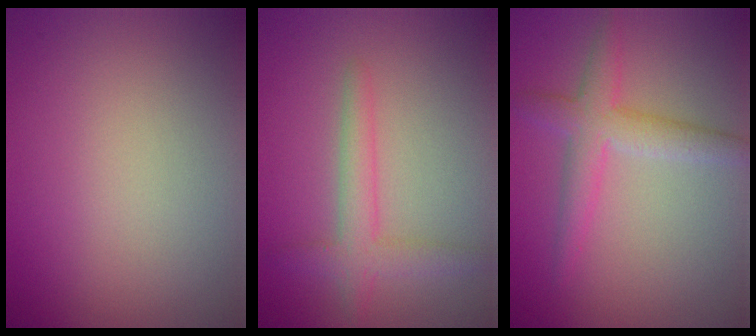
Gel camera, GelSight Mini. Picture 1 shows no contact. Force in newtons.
{"total": 2.8, "press": 2.8, "slide": 0.2}
{"total": 3.5, "press": 3.5, "slide": 0.0}